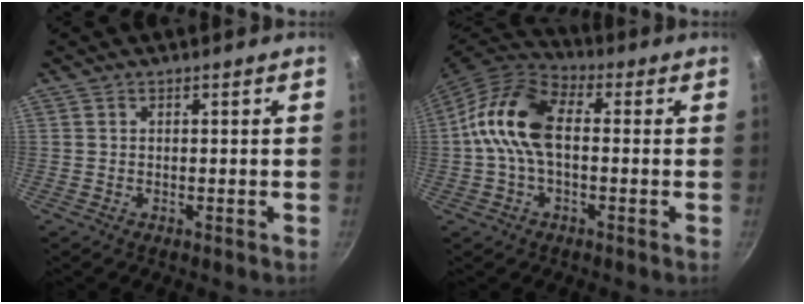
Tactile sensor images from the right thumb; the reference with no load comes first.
{"total": 13.5, "force": [0.2, 8.0, 10.9], "torque": [-0.191, 0.038, -0.018]}